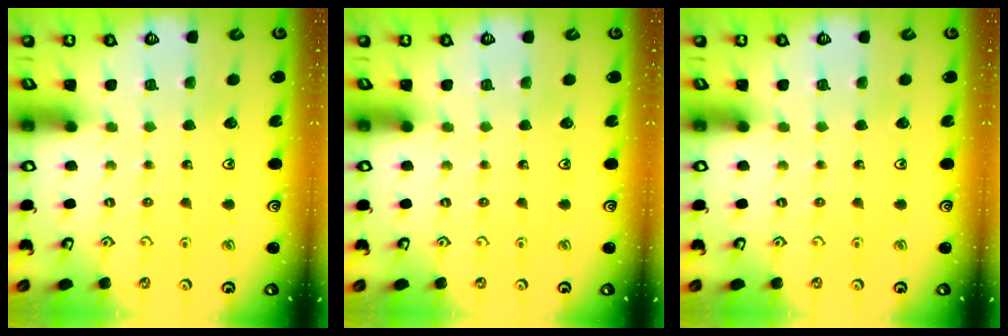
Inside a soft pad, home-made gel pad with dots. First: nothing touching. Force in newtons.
{"total": 0.0}
{"total": 0.0}